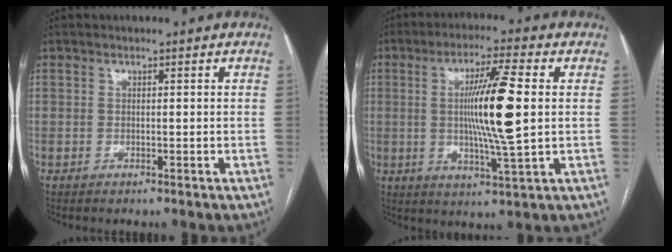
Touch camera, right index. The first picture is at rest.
{"total": 11.9, "force": [1.0, -0.1, 11.9], "torque": [-0.215, -0.006, 0.018]}